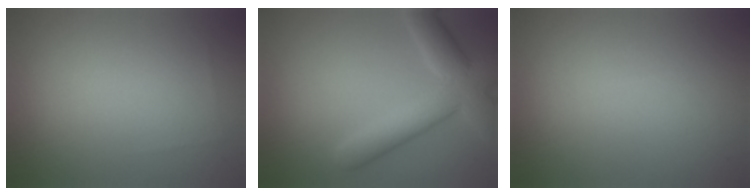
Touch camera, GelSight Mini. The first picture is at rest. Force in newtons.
{"total": 6.7, "press": 6.7, "slide": 0.5}
{"total": 0.0}